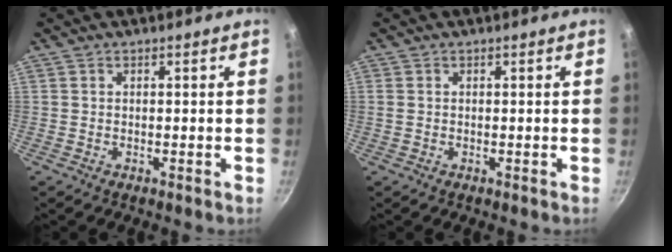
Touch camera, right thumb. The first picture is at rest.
{"total": 1.0, "force": [0.0, 0.7, 0.6], "torque": [-0.021, 0.001, 0.004]}